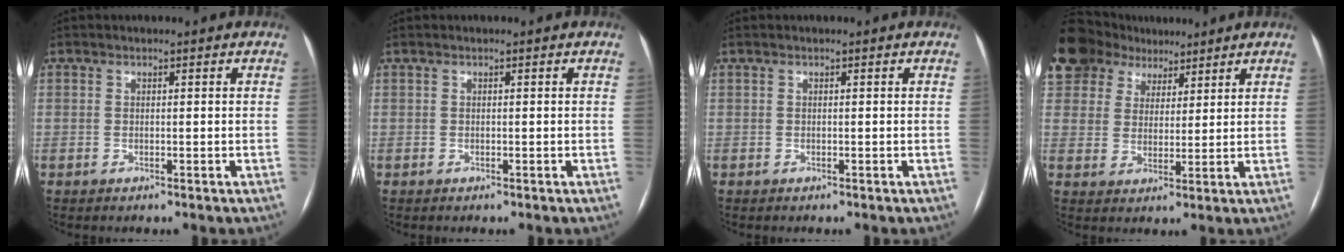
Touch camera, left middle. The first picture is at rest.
{"total": 0.0}
{"total": 0.0}
{"total": 16.5, "force": [11.7, 10.3, 5.4], "torque": [-0.159, 0.056, 0.220]}